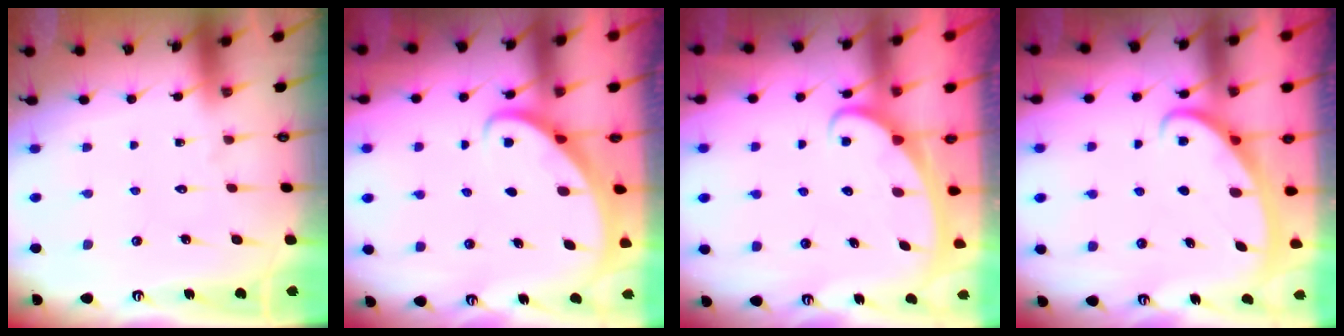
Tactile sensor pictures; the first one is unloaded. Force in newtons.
{"total": 2.7, "press": 2.7, "slide": 0.2}
{"total": 2.5, "press": 2.5, "slide": 0.3}
{"total": 2.7, "press": 2.6, "slide": 0.4}